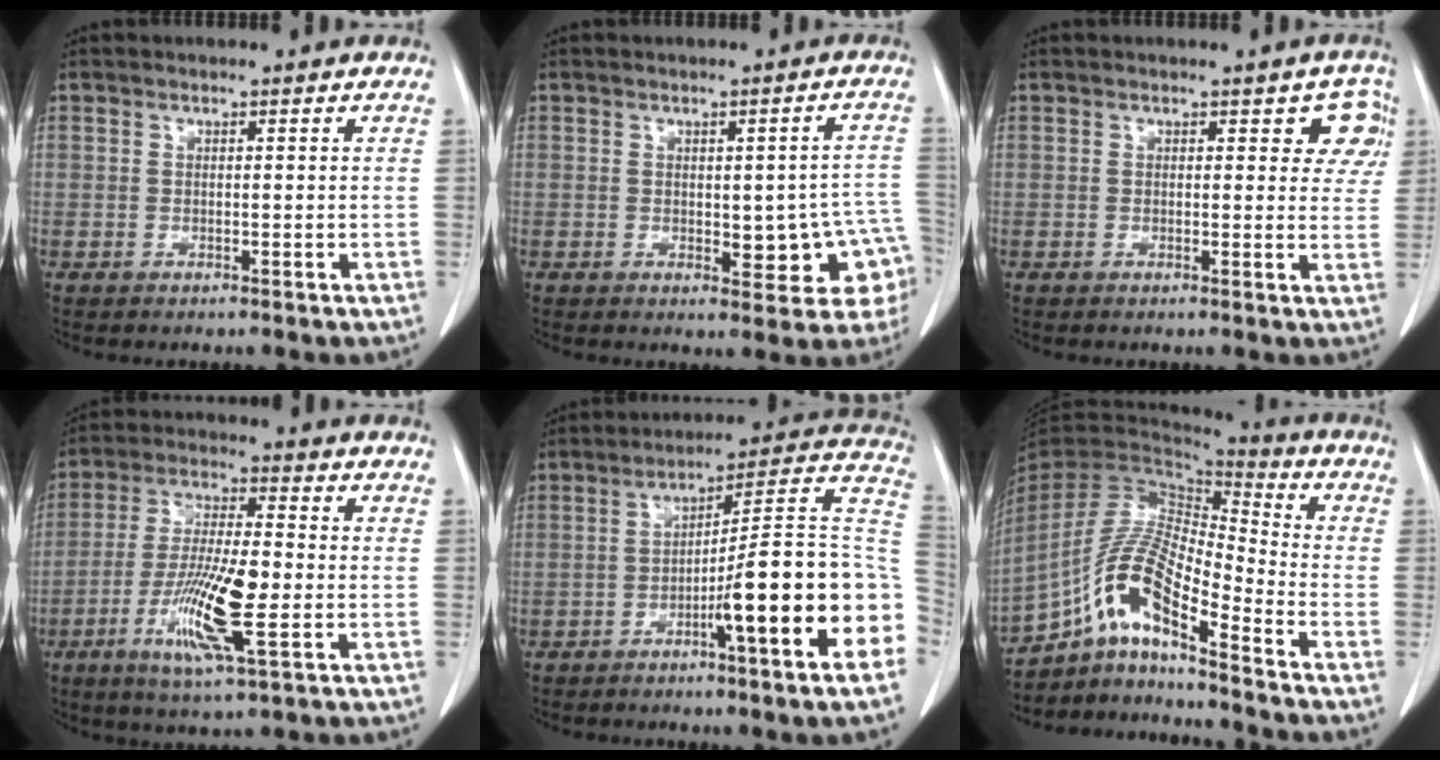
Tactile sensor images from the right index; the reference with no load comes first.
{"total": 9.7, "force": [-1.7, 3.8, 8.7], "torque": [-0.080, 0.018, -0.013]}
{"total": 4.7, "force": [2.1, 2.6, 3.3], "torque": [-0.008, 0.004, 0.014]}
{"total": 12.6, "force": [-3.7, 1.5, 12.0], "torque": [-0.232, -0.014, -0.071]}
{"total": 19.3, "force": [-6.2, 0.3, 18.3], "torque": [-0.183, 0.024, -0.090]}
{"total": 14.7, "force": [-8.5, 2.6, 11.7], "torque": [-0.239, 0.008, -0.157]}